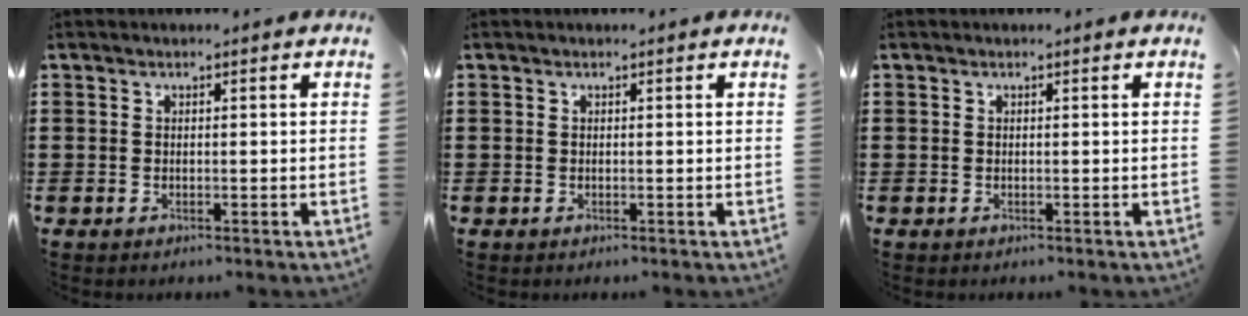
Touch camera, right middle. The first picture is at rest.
{"total": 0.0}
{"total": 0.0}